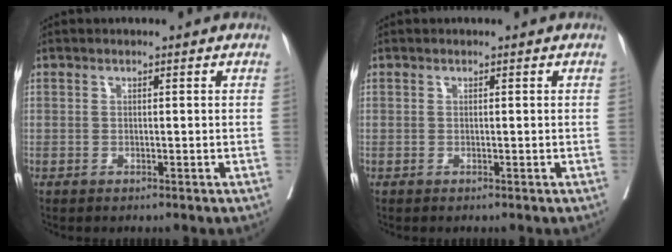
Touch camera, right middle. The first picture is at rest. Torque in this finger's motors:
{"motor_torque": [0.05, -0.05, -0.01, 0.00]}